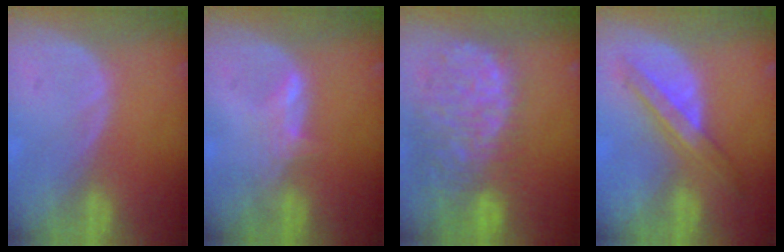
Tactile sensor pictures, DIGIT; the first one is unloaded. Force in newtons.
{"total": 2.6, "press": 2.5, "slide": 0.3}
{"total": 13.5, "press": 11.1, "slide": 7.6}
{"total": 7.1, "press": 6.0, "slide": 3.9}